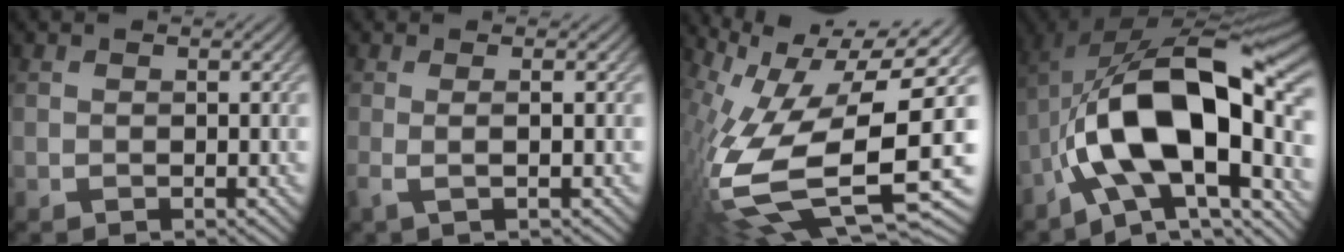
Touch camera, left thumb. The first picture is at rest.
{"total": 2.4, "force": [-0.1, 0.4, 2.4], "torque": [-0.039, 0.001, -0.011]}
{"total": 18.0, "force": [-2.6, 7.2, 16.3], "torque": [-0.321, -0.035, -0.030]}
{"total": 17.8, "force": [-3.6, 9.3, 14.7], "torque": [-0.232, 0.008, -0.065]}